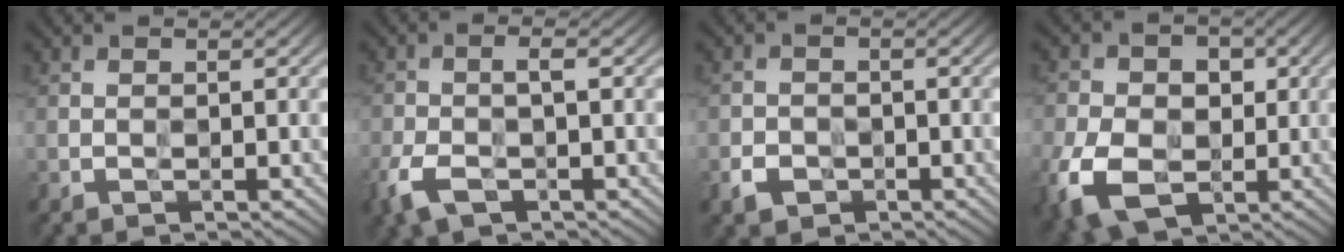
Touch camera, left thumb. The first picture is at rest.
{"total": 4.9, "force": [-2.1, 2.2, 3.8], "torque": [-0.089, -0.006, -0.044]}
{"total": 2.6, "force": [-1.4, 1.9, 1.0], "torque": [-0.019, -0.004, -0.029]}
{"total": 11.5, "force": [-3.1, 8.5, 7.1], "torque": [-0.157, -0.031, -0.059]}